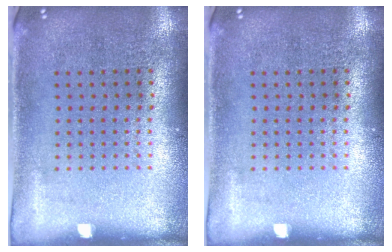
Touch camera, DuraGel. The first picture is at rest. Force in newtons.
{"total": 0.0}